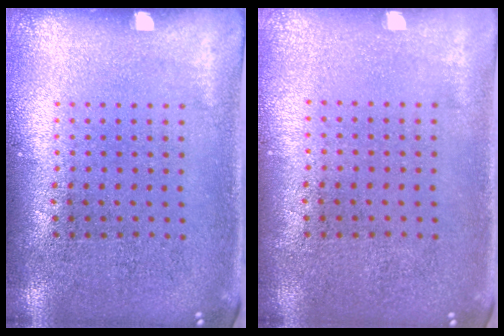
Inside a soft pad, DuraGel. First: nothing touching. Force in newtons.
{"total": 0.0}